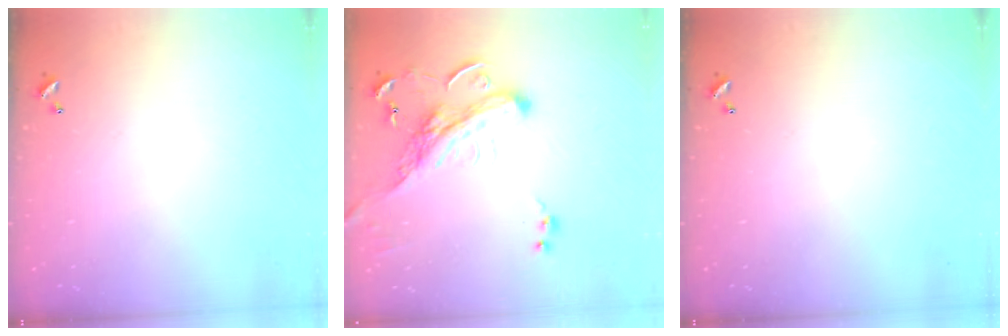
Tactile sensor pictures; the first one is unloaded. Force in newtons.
{"total": 3.9, "press": 3.7, "slide": 1.3}
{"total": 0.0}